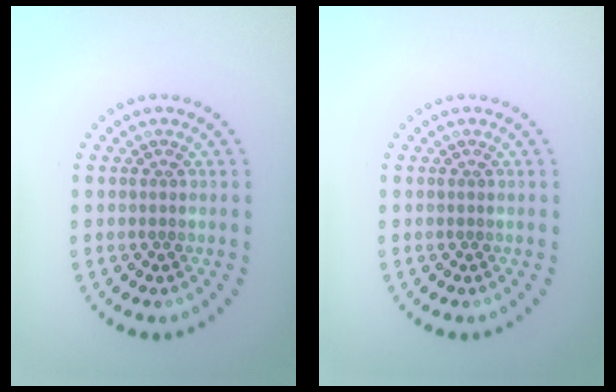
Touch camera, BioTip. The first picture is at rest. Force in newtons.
{"total": 0.0}